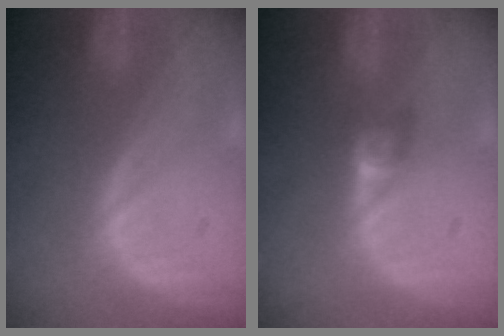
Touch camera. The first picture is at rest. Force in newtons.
{"total": 2.6, "press": 2.3, "slide": 1.0}